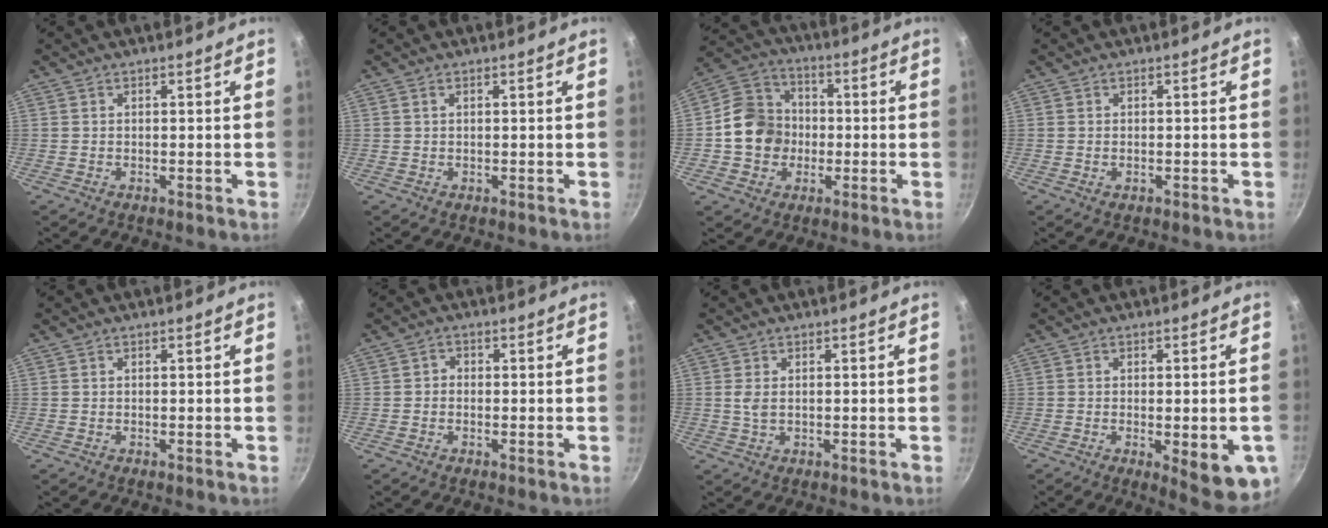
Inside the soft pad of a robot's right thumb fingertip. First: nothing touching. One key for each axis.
{"total": 0.7, "fx": 0.3, "fy": 0.3, "fz": 0.5, "tx": -0.008, "ty": 0.002, "tz": 0.004}
{"total": 11.9, "fx": -1.3, "fy": 10.5, "fz": 5.6, "tx": -0.069, "ty": 0.028, "tz": -0.041}
{"total": 0.7, "fx": -0.2, "fy": 0.5, "fz": 0.5, "tx": -0.011, "ty": 0.000, "tz": -0.003}
{"total": 0.0}
{"total": 1.4, "fx": -0.5, "fy": 1.2, "fz": 0.6, "tx": -0.004, "ty": 0.007, "tz": -0.012}
{"total": 2.0, "fx": 0.3, "fy": 1.1, "fz": 1.7, "tx": -0.033, "ty": -0.001, "tz": 0.006}
{"total": 10.7, "fx": -2.8, "fy": 3.1, "fz": 9.8, "tx": -0.104, "ty": -0.005, "tz": -0.029}